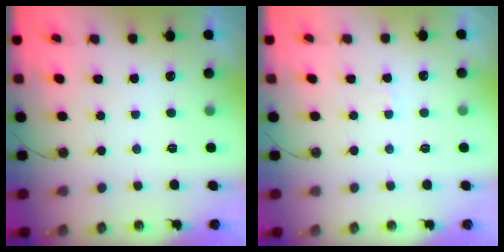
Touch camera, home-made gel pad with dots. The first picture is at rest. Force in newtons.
{"total": 3.1, "press": 3.1, "slide": 0.3}